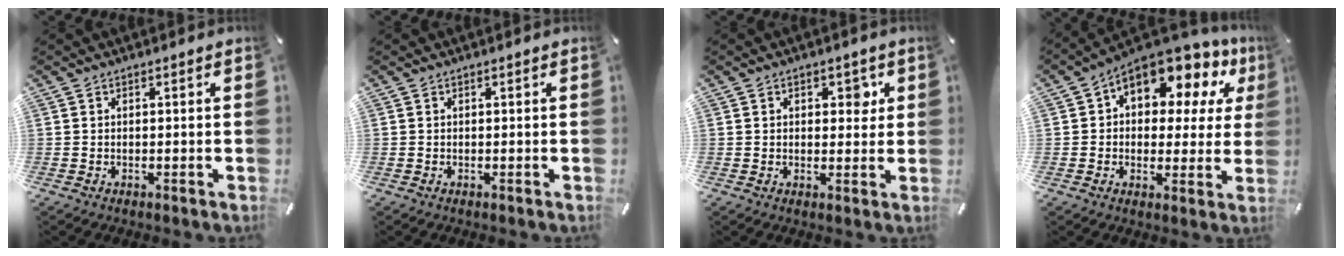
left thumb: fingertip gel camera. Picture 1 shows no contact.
{"total": 0.0}
{"total": 3.9, "force": [1.4, 2.6, 2.5], "torque": [-0.014, -0.007, 0.012]}
{"total": 11.4, "force": [6.8, 6.5, 6.4], "torque": [-0.094, -0.054, 0.121]}